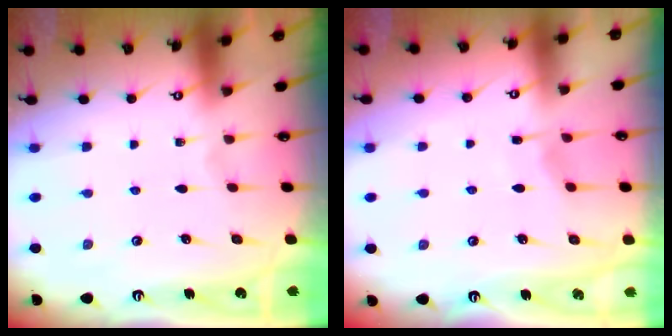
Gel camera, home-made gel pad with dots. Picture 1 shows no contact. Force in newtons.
{"total": 3.0, "press": 3.0, "slide": 0.4}